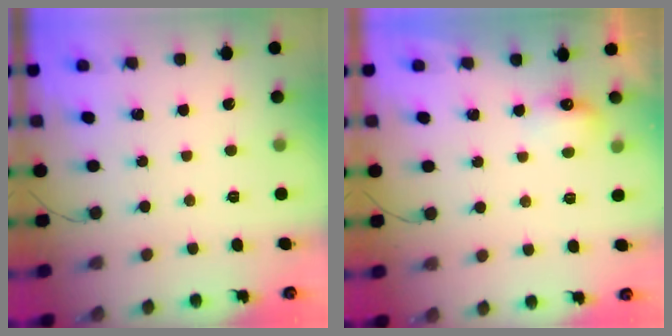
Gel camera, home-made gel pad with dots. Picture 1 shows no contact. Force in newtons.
{"total": 4.3, "press": 4.2, "slide": 1.2}